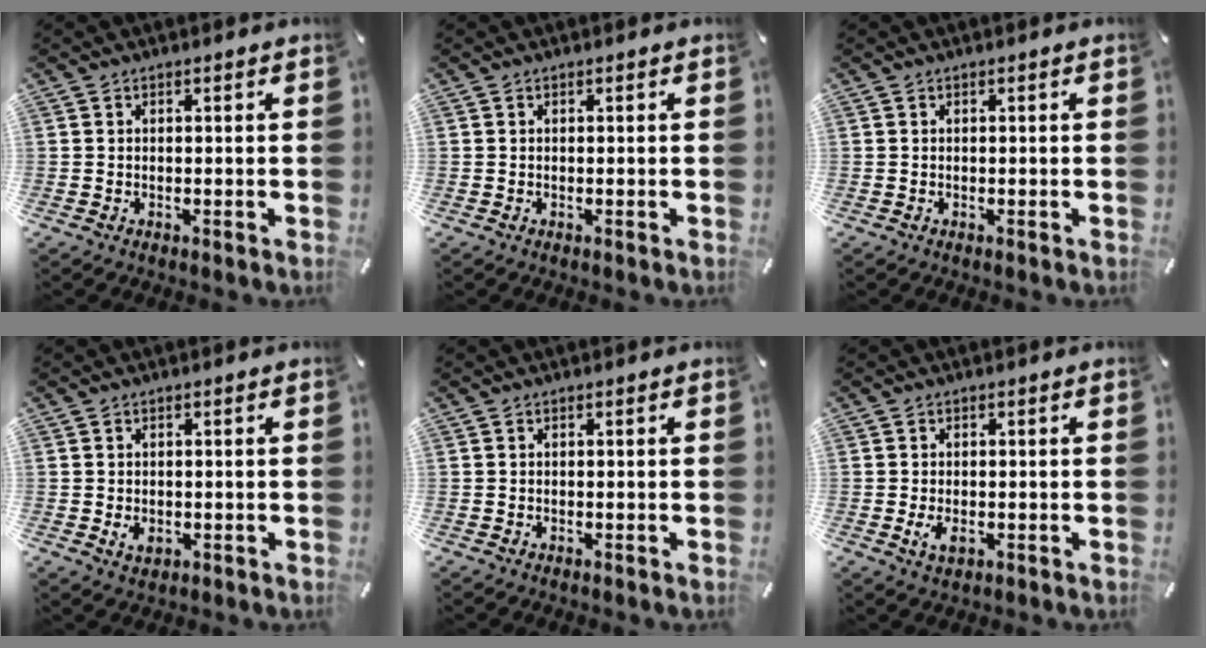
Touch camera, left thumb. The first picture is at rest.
{"total": 0.0}
{"total": 0.0}
{"total": 2.2, "force": [-0.4, 1.7, 1.3], "torque": [-0.022, -0.004, -0.010]}
{"total": 0.0}
{"total": 2.9, "force": [-0.6, 1.7, 2.3], "torque": [-0.061, -0.007, -0.014]}